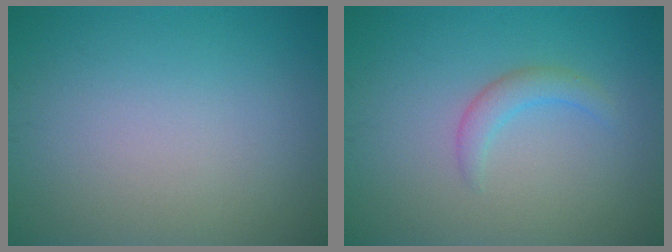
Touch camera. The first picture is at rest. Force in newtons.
{"total": 1.9, "press": 1.8, "slide": 0.3}